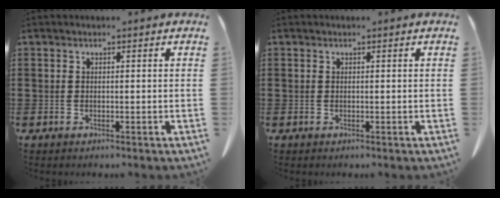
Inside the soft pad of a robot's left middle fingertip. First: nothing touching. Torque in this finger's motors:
{"motor_torque": [-0.01, 0.01, 0.00, 0.01]}